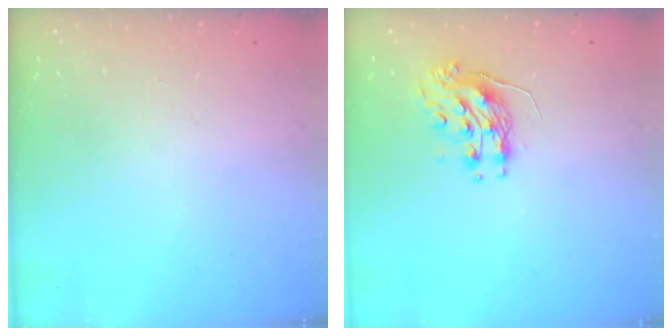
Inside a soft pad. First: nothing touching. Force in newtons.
{"total": 9.3, "press": 9.3, "slide": 0.8}